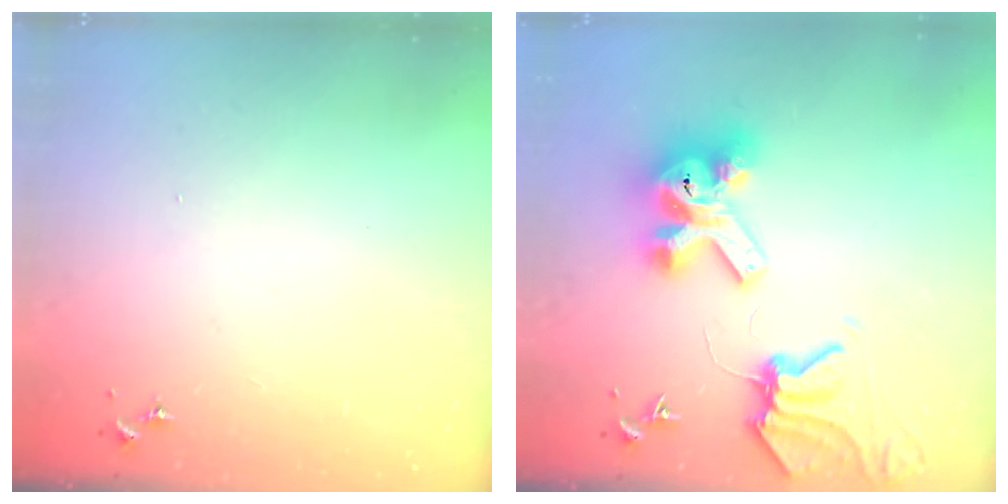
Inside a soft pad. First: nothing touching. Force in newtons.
{"total": 14.4, "press": 14.2, "slide": 1.8}